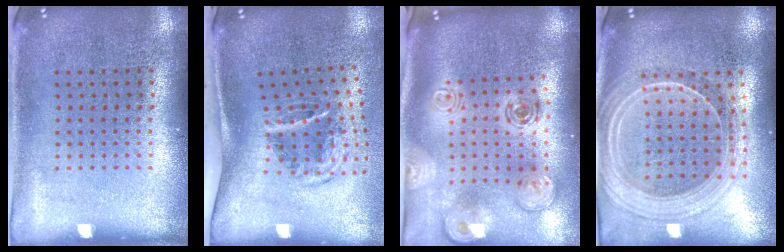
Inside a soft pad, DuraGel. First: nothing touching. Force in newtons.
{"total": 2.1, "press": 1.2, "slide": 1.7}
{"total": 2.5, "press": 1.9, "slide": 1.6}
{"total": 2.3, "press": 2.0, "slide": 1.1}